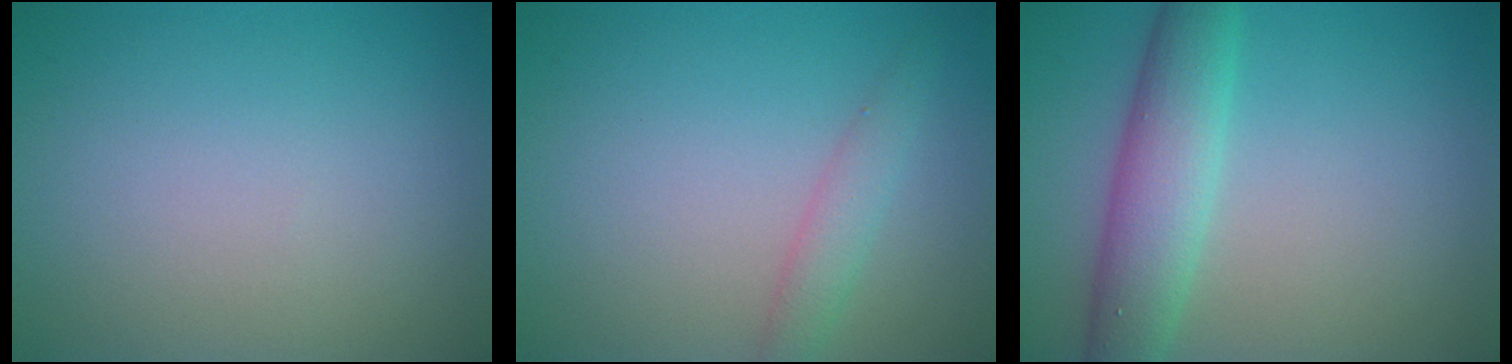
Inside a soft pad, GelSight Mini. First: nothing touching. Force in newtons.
{"total": 1.9, "press": 1.9, "slide": 0.2}
{"total": 5.5, "press": 5.5, "slide": 0.1}